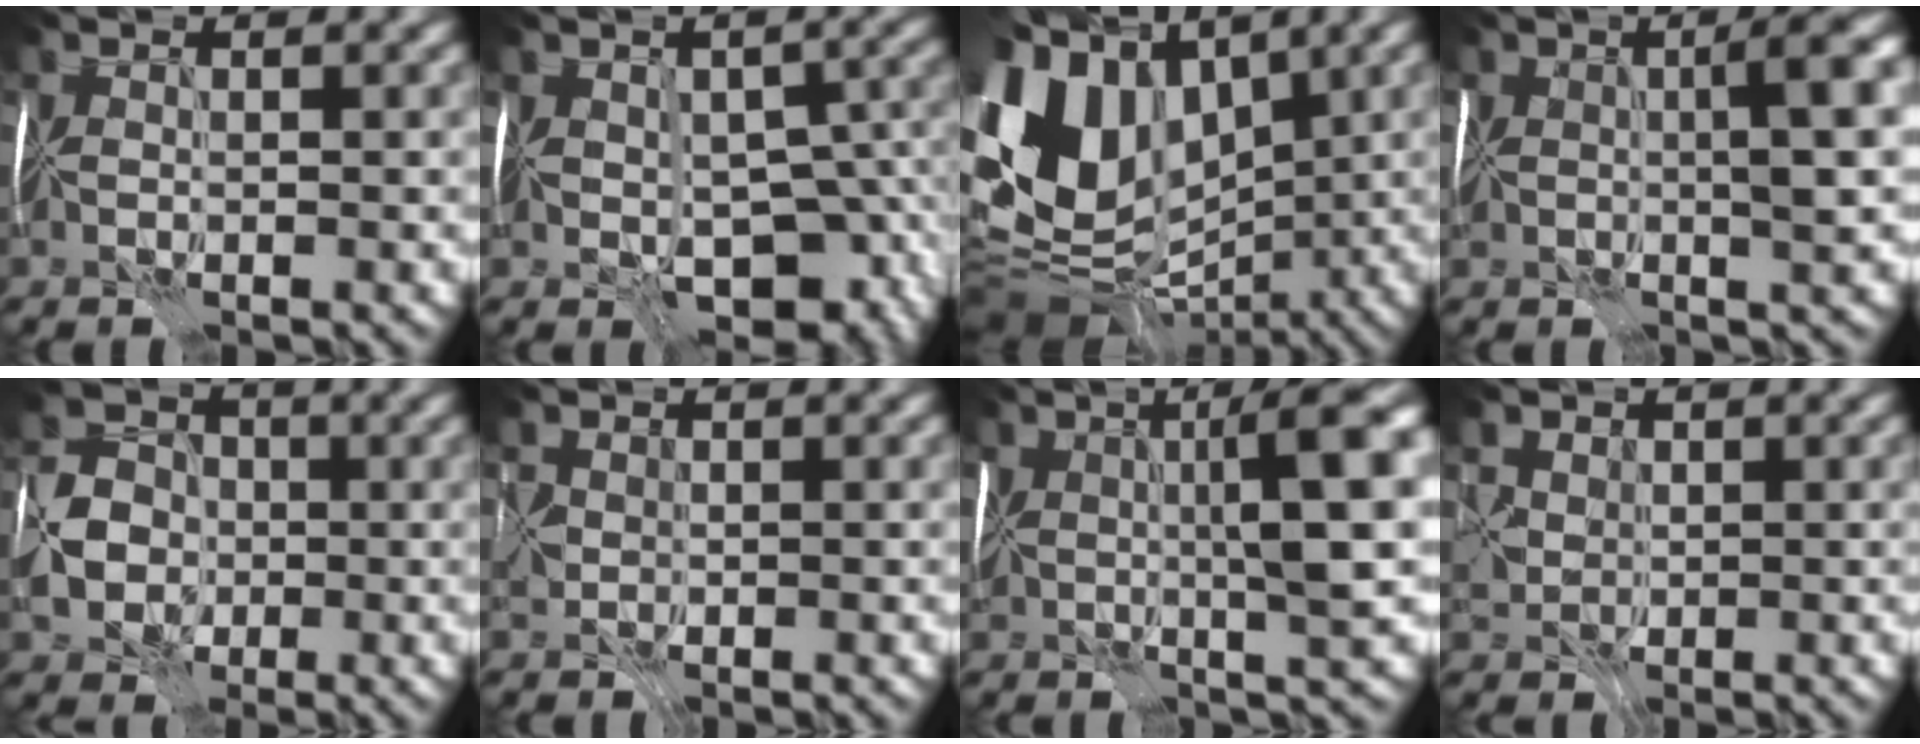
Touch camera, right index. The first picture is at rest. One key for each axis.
{"total": 9.2, "fx": -3.5, "fy": 5.2, "fz": 6.7, "tx": -0.099, "ty": -0.015, "tz": -0.037}
{"total": 13.0, "fx": 1.1, "fy": 9.6, "fz": 8.6, "tx": -0.194, "ty": 0.017, "tz": 0.008}
{"total": 5.4, "fx": 0.3, "fy": 1.2, "fz": 5.3, "tx": -0.072, "ty": 0.016, "tz": 0.009}
{"total": 5.2, "fx": -1.6, "fy": 4.5, "fz": 2.1, "tx": -0.051, "ty": 0.006, "tz": -0.035}
{"total": 1.0, "fx": -0.3, "fy": 1.0, "fz": 0.2, "tx": -0.014, "ty": 0.005, "tz": 0.002}
{"total": 8.3, "fx": 1.1, "fy": 1.5, "fz": 8.1, "tx": -0.121, "ty": 0.019, "tz": 0.021}
{"total": 1.7, "fx": 0.3, "fy": 1.7, "fz": 0.4, "tx": -0.021, "ty": 0.002, "tz": 0.012}